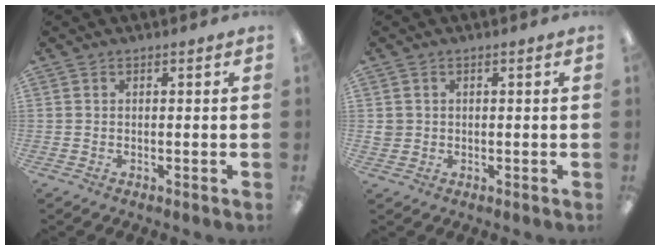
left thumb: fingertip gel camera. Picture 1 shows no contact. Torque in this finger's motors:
{"motor_torque": [-0.10, 0.16, -0.03, -0.04, 0.00]}